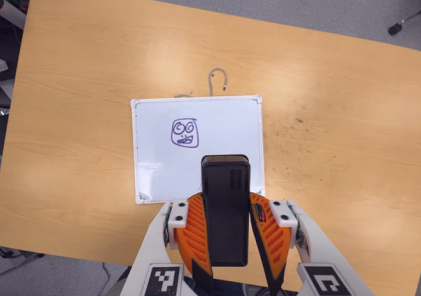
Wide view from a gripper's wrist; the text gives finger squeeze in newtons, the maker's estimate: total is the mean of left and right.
{"total": 7.8, "left": 6.8, "right": 8.9}